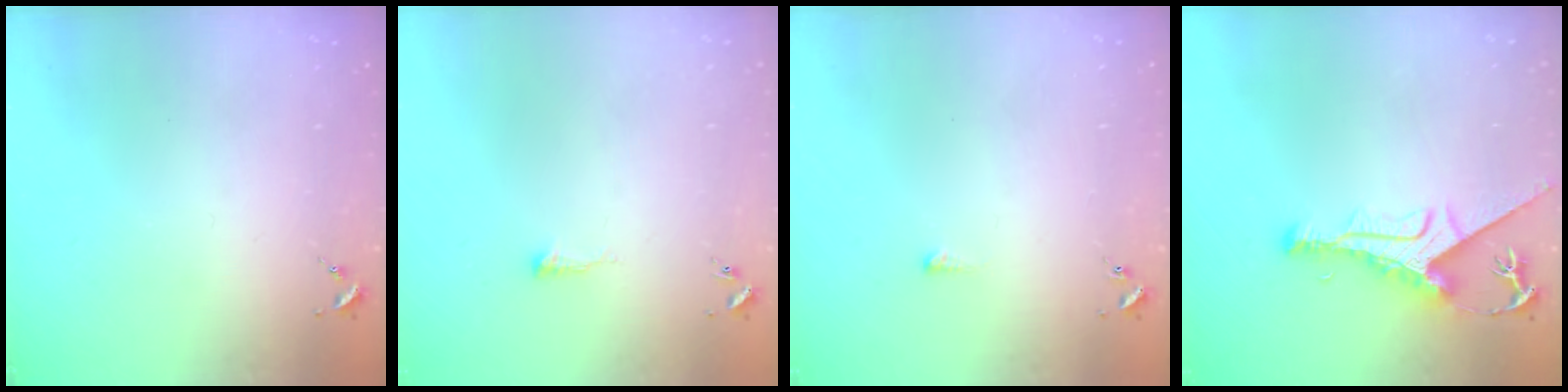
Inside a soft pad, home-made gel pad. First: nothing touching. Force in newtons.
{"total": 5.1, "press": 5.0, "slide": 0.5}
{"total": 3.4, "press": 3.4, "slide": 0.6}
{"total": 9.9, "press": 9.8, "slide": 1.3}